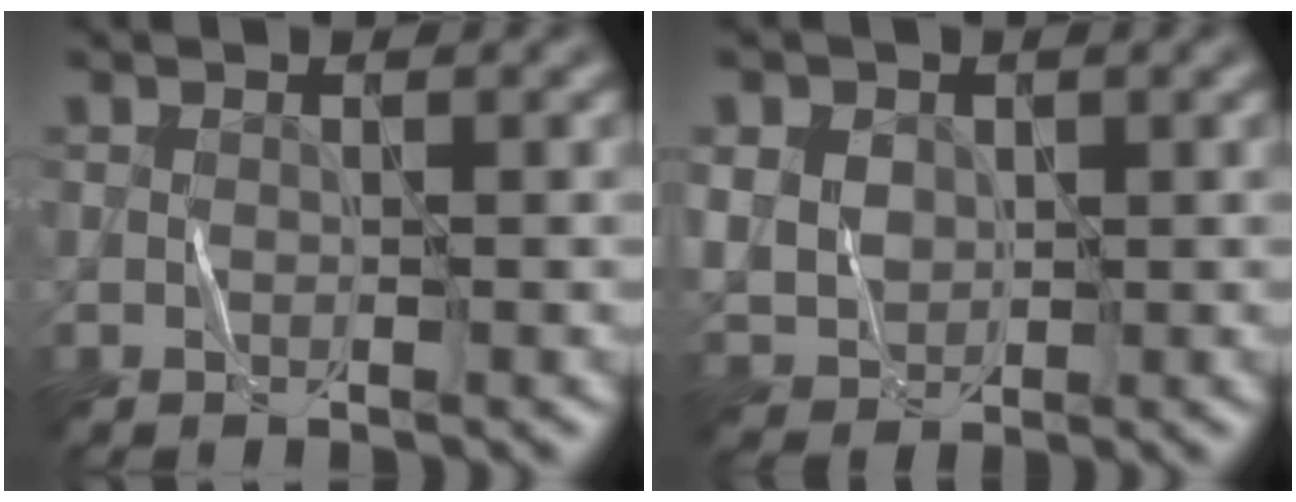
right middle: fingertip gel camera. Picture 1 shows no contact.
{"total": 6.6, "force": [1.7, 5.6, 3.0], "torque": [-0.074, 0.022, 0.024]}